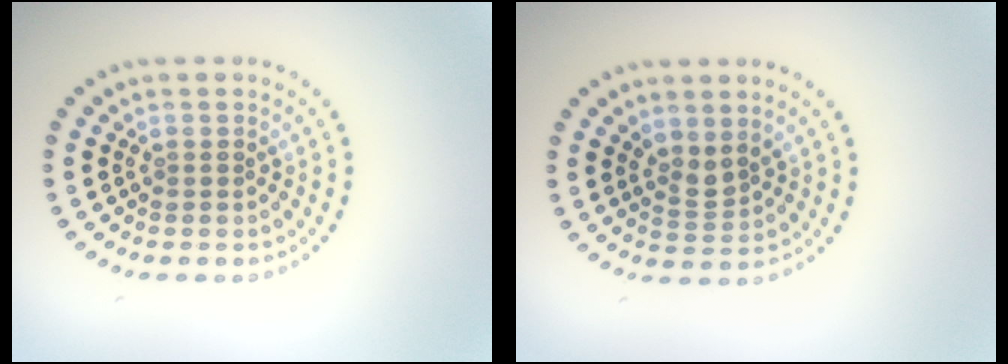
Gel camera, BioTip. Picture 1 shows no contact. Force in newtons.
{"total": 1.8, "press": 1.4, "slide": 1.2}